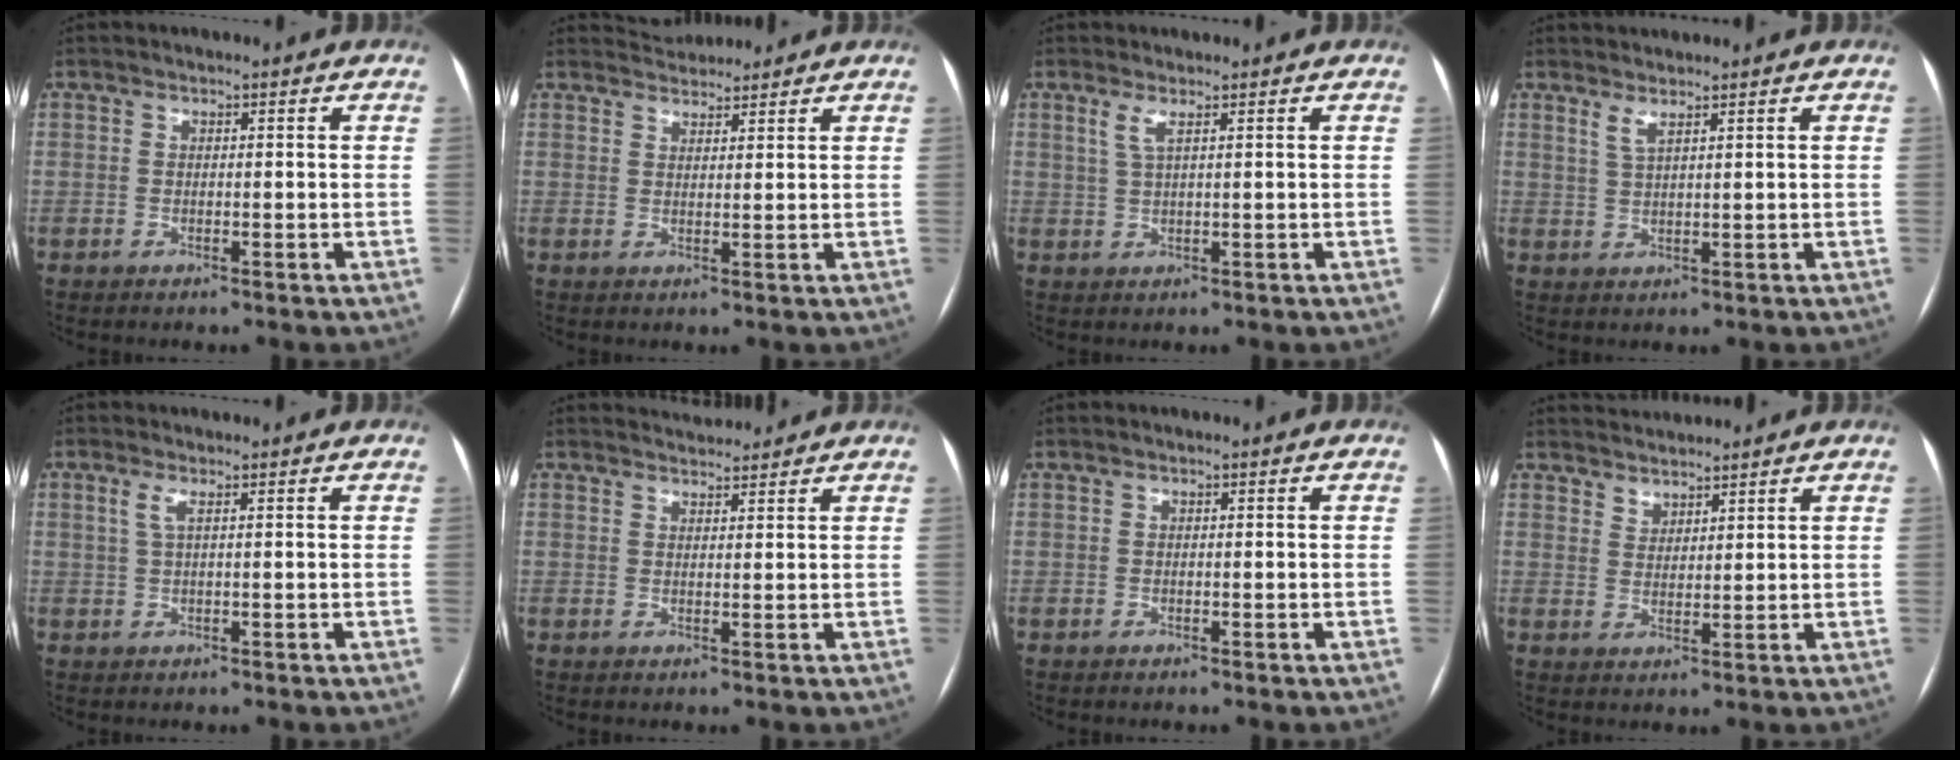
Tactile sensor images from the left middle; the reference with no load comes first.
{"total": 3.6, "force": [3.5, 0.8, -0.1], "torque": [-0.002, 0.021, 0.058]}
{"total": 1.9, "force": [1.1, 0.0, 1.6], "torque": [-0.041, 0.001, 0.025]}
{"total": 1.9, "force": [1.7, 0.0, 1.0], "torque": [-0.025, -0.003, 0.036]}
{"total": 1.6, "force": [0.8, 0.1, 1.4], "torque": [-0.039, 0.007, 0.017]}
{"total": 3.9, "force": [3.9, 0.5, 0.2], "torque": [-0.010, 0.018, 0.058]}
{"total": 0.0}
{"total": 5.2, "force": [4.9, 1.6, 0.4], "torque": [-0.004, 0.020, 0.085]}